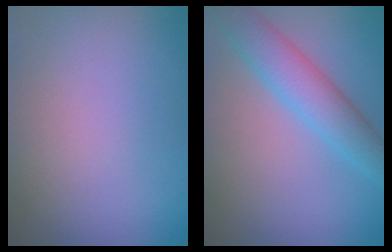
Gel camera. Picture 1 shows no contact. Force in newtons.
{"total": 4.6, "press": 4.6, "slide": 0.1}